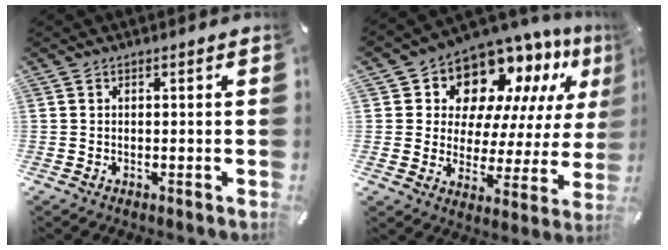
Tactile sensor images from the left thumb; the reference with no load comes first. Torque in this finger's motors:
{"motor_torque": [2.51, 2.50, 1.39, -1.38, 0.24]}